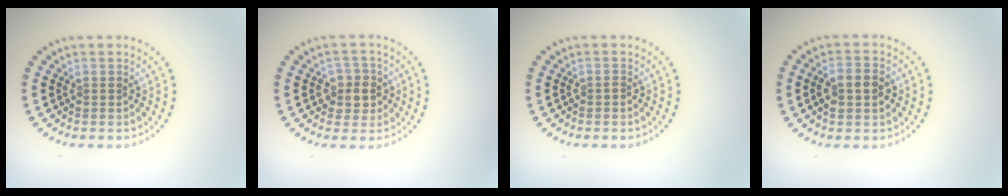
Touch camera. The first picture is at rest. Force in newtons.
{"total": 2.8, "press": 2.6, "slide": 1.1}
{"total": 0.7, "press": 0.7, "slide": 0.1}
{"total": 3.0, "press": 2.9, "slide": 0.4}